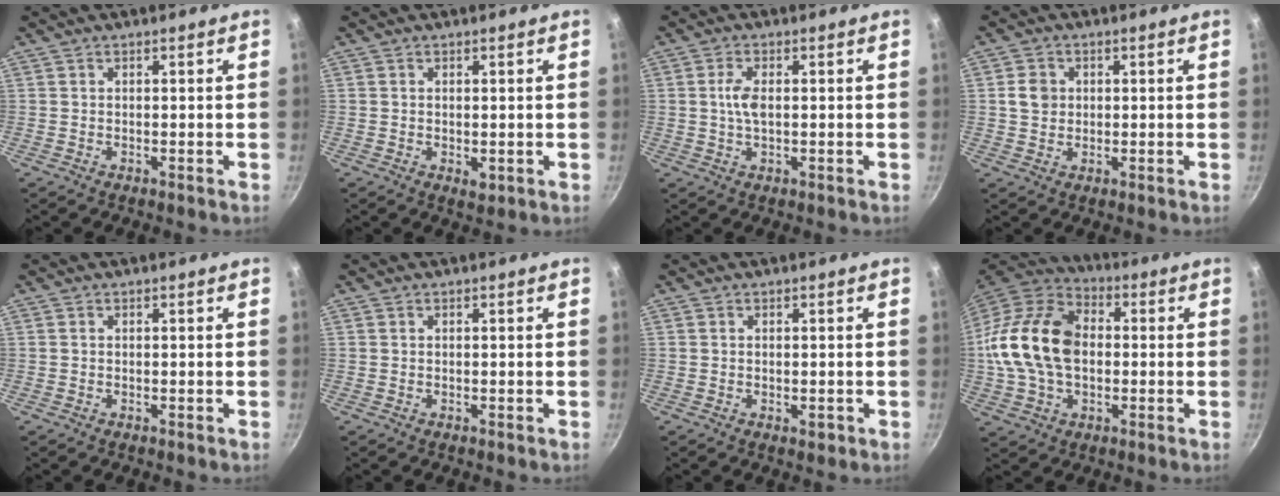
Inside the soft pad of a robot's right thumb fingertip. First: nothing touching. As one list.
[{"total": 1.9, "force": [0.0, 1.3, 1.5], "torque": [-0.021, -0.005, 0.001]}, {"total": 3.7, "force": [0.3, 1.8, 3.3], "torque": [-0.068, 0.005, 0.004]}, {"total": 4.0, "force": [0.5, 3.5, 1.9], "torque": [-0.020, 0.005, 0.006]}, {"total": 0.0}, {"total": 0.0}, {"total": 1.6, "force": [-0.4, 1.0, 1.2], "torque": [-0.015, -0.002, -0.006]}, {"total": 19.9, "force": [0.2, 13.7, 14.5], "torque": [-0.261, 0.033, -0.007]}]